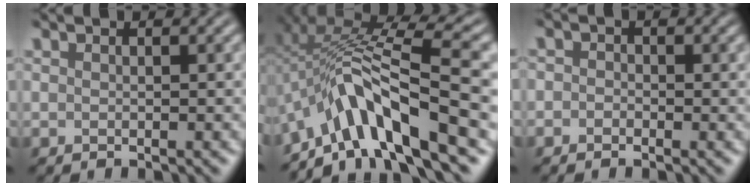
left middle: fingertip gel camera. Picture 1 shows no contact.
{"total": 9.6, "force": [-4.1, 2.2, 8.5], "torque": [-0.151, 0.021, -0.055]}
{"total": 1.1, "force": [-0.9, -0.1, -0.7], "torque": [-0.007, -0.006, -0.001]}